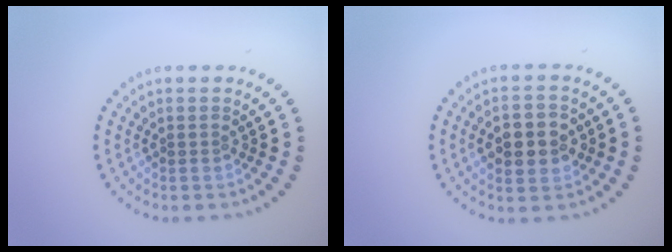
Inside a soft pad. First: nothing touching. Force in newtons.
{"total": 4.3, "press": 4.3, "slide": 0.1}